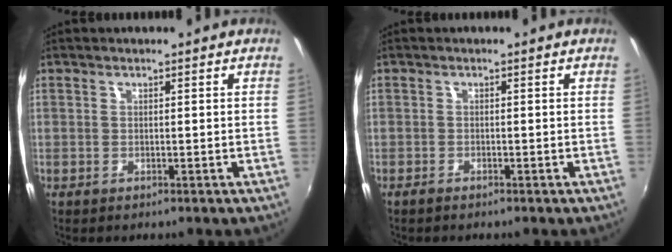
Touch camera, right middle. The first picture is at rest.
{"total": 1.0, "force": [-0.9, 0.2, 0.3], "torque": [-0.008, -0.005, -0.020]}